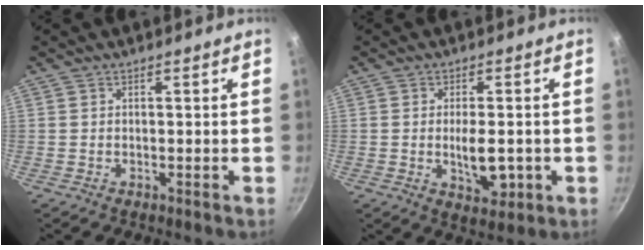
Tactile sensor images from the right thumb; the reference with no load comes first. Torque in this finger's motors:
{"motor_torque": [1.99, 1.45, 1.70, -0.90, 0.38]}